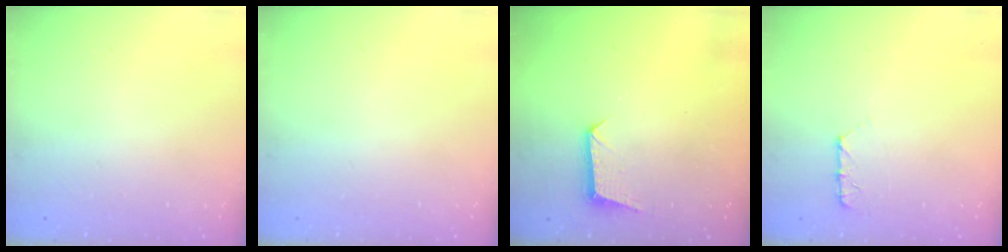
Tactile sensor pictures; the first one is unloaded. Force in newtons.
{"total": 0.0}
{"total": 7.1, "press": 7.1, "slide": 0.5}
{"total": 5.9, "press": 5.9, "slide": 0.5}